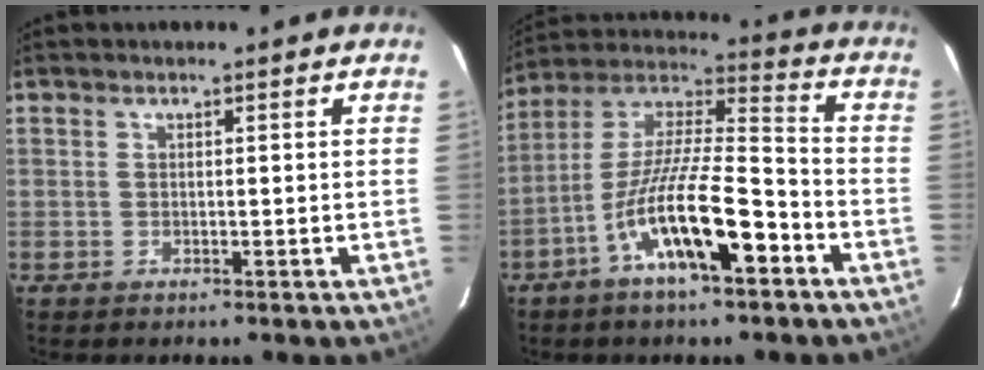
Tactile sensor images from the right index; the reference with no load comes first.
{"total": 16.1, "force": [-8.1, 3.7, 13.4], "torque": [-0.246, -0.010, -0.150]}